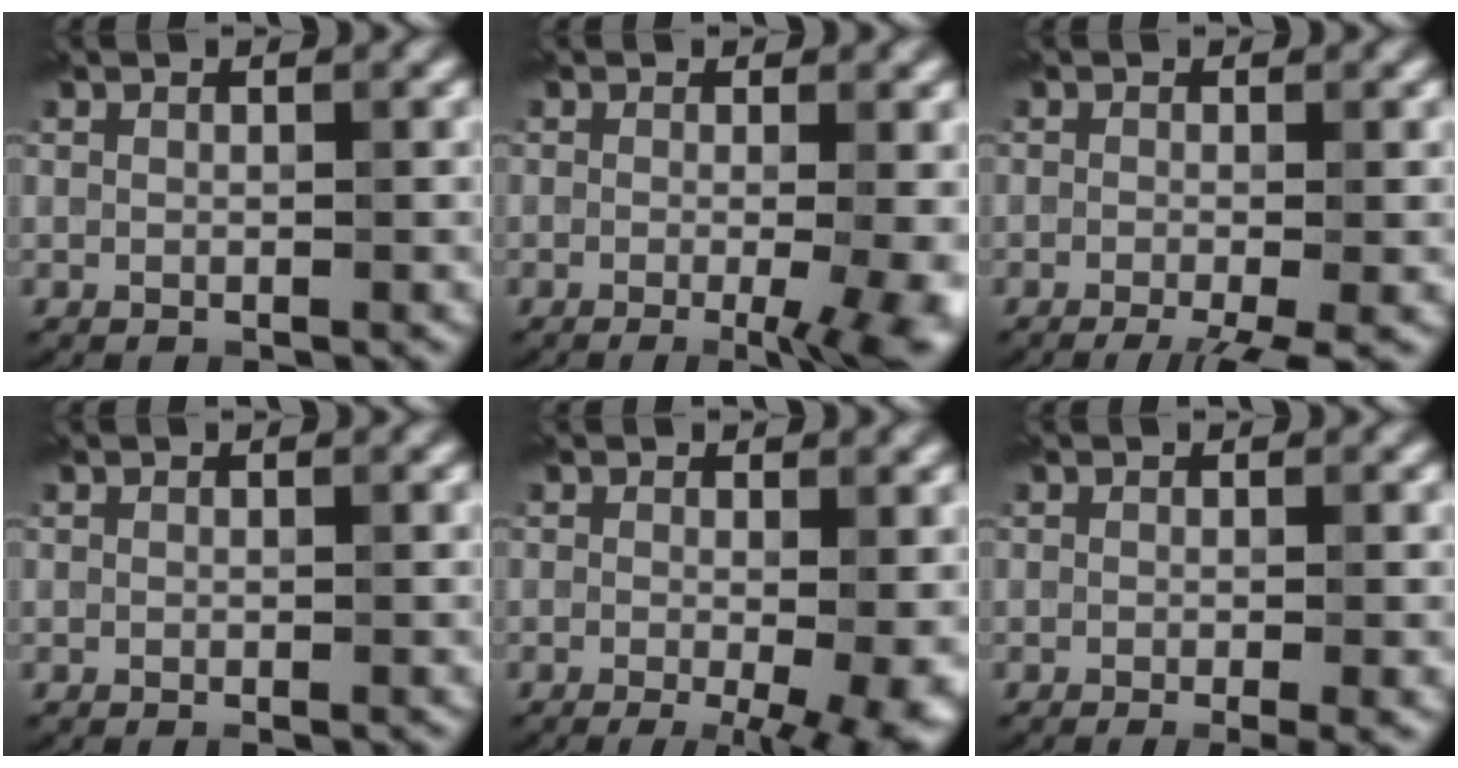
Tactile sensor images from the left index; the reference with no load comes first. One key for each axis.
{"total": 7.8, "fx": -1.4, "fy": 3.2, "fz": 7.0, "tx": -0.040, "ty": 0.001, "tz": -0.014}
{"total": 3.6, "fx": -1.8, "fy": 0.8, "fz": 2.9, "tx": -0.036, "ty": -0.007, "tz": -0.031}
{"total": 0.0}
{"total": 7.8, "fx": -1.6, "fy": 2.9, "fz": 7.1, "tx": -0.057, "ty": -0.006, "tz": -0.017}
{"total": 2.4, "fx": -0.8, "fy": 0.7, "fz": 2.2, "tx": -0.024, "ty": -0.010, "tz": -0.009}